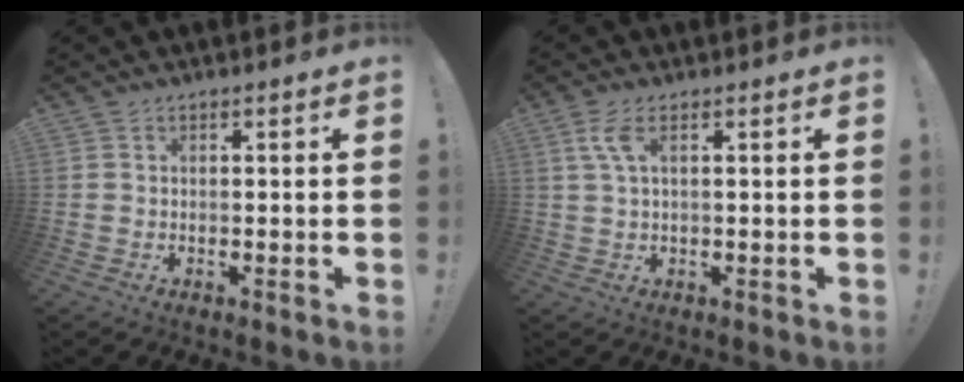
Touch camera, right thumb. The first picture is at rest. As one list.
[{"total": 4.5, "force": [1.6, 1.5, 3.9], "torque": [-0.070, -0.001, 0.028]}]